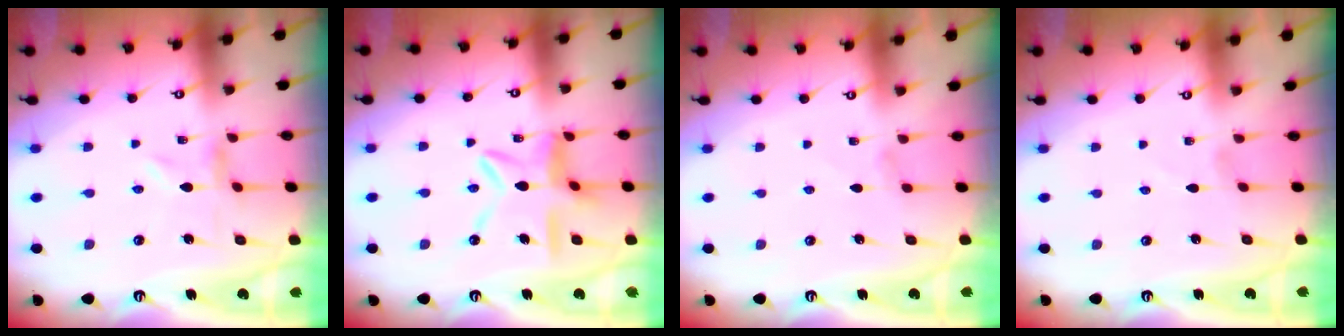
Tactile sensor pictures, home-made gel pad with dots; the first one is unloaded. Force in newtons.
{"total": 12.7, "press": 12.6, "slide": 1.3}
{"total": 0.0}
{"total": 1.1, "press": 1.1, "slide": 0.1}